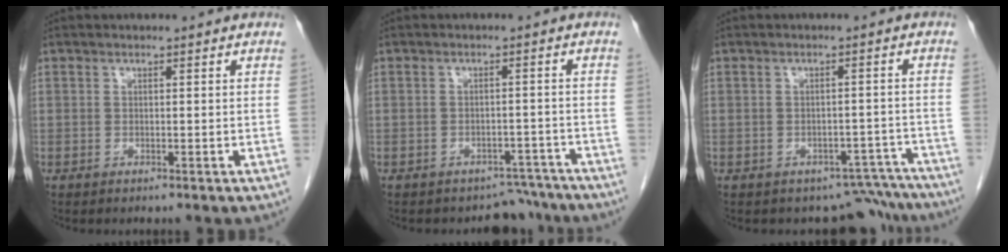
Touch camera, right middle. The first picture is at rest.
{"total": 5.5, "force": [-4.9, 2.5, -0.7], "torque": [0.022, 0.023, -0.058]}
{"total": 8.6, "force": [-7.9, 3.5, -0.3], "torque": [0.034, 0.031, -0.085]}